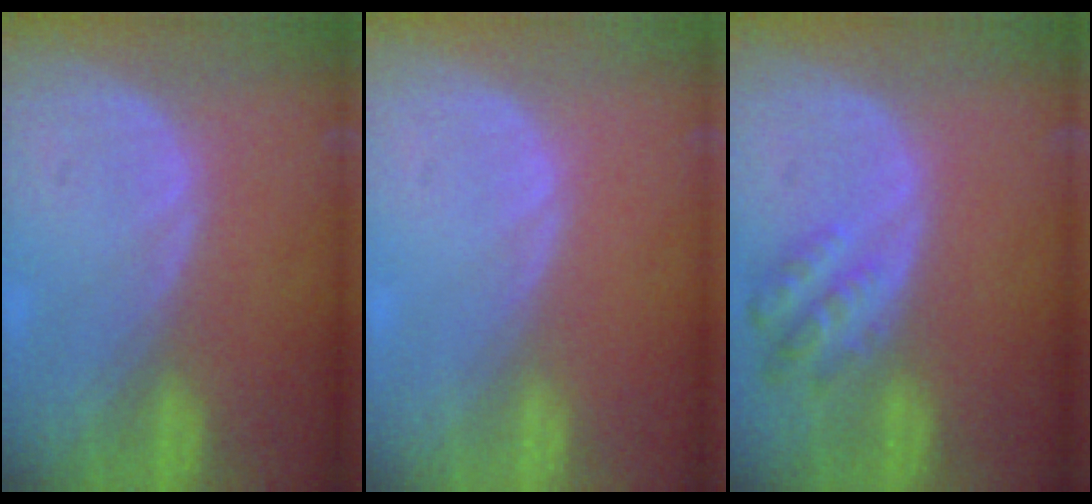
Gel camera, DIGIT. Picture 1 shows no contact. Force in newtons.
{"total": 0.0}
{"total": 5.0, "press": 4.8, "slide": 1.5}